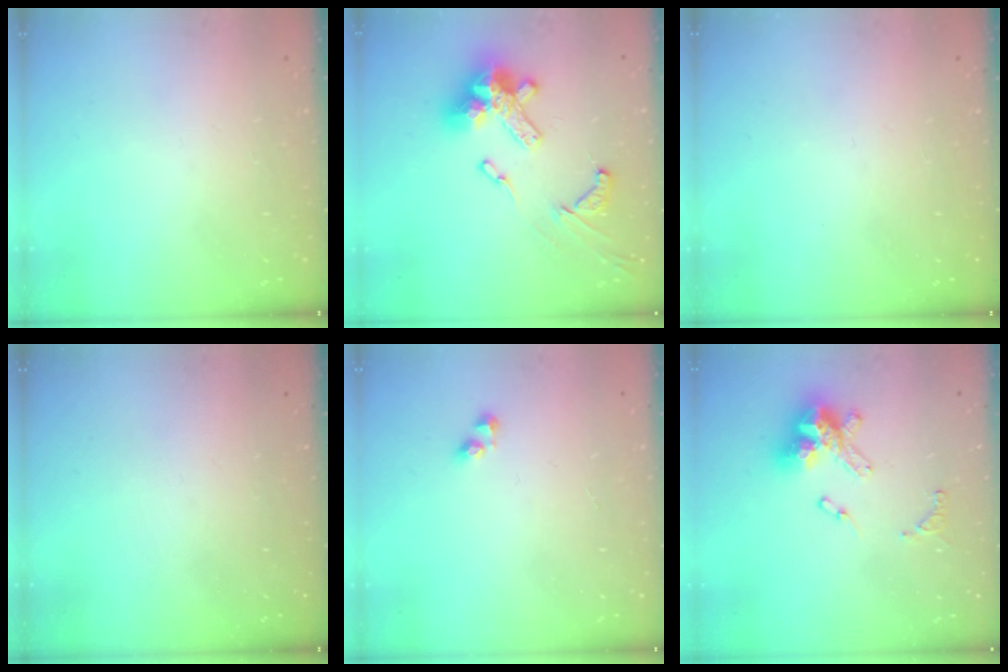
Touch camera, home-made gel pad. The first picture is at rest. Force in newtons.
{"total": 17.9, "press": 17.7, "slide": 2.1}
{"total": 0.0}
{"total": 0.0}
{"total": 2.5, "press": 2.5, "slide": 0.2}
{"total": 13.4, "press": 13.4, "slide": 1.3}